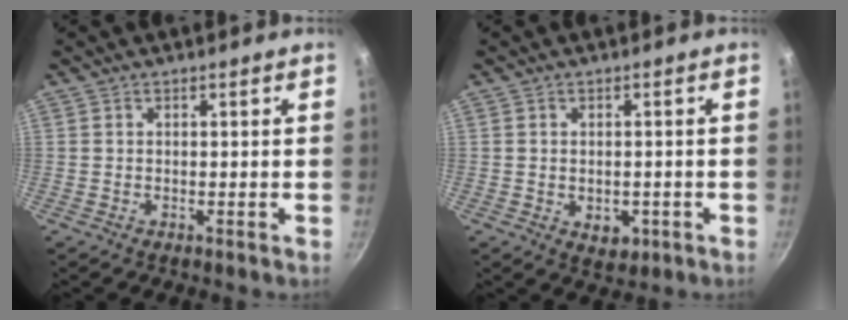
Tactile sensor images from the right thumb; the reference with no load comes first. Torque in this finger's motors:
{"motor_torque": [-0.52, 0.13, -0.03, -0.10, 0.10]}